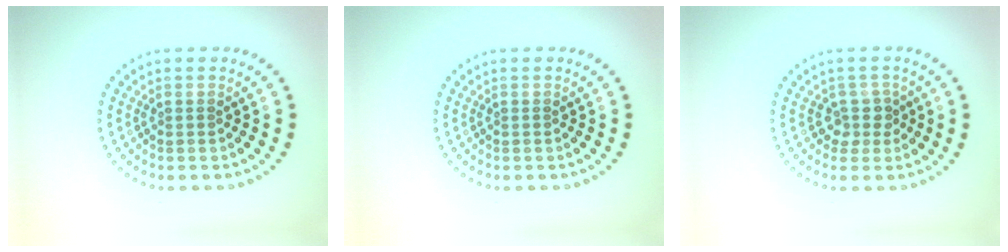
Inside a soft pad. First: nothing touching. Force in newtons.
{"total": 0.0}
{"total": 1.9, "press": 1.4, "slide": 1.3}